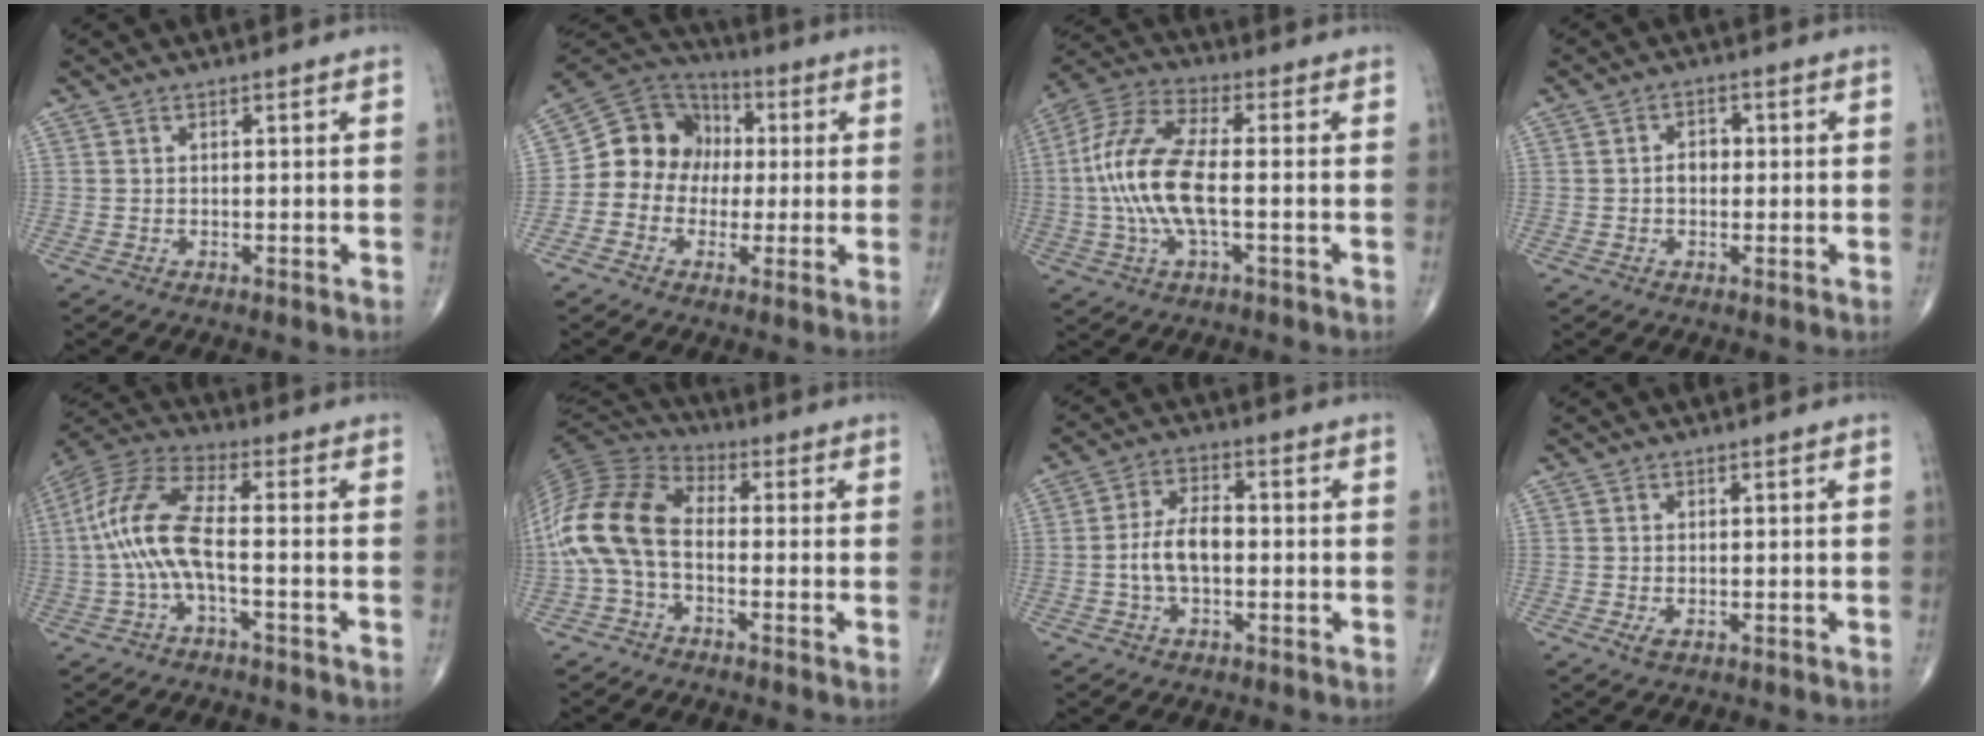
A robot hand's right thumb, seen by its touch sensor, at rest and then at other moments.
{"total": 12.3, "force": [-0.3, 11.0, 5.5], "torque": [-0.059, 0.037, -0.019]}
{"total": 14.8, "force": [-1.3, 5.5, 13.6], "torque": [-0.307, 0.027, -0.027]}
{"total": 3.0, "force": [-0.1, 2.2, 2.0], "torque": [-0.021, 0.012, -0.008]}
{"total": 12.1, "force": [-1.8, 3.9, 11.3], "torque": [-0.265, 0.042, -0.038]}
{"total": 14.7, "force": [-2.0, 8.8, 11.6], "torque": [-0.244, 0.042, -0.049]}
{"total": 7.1, "force": [-1.1, 3.9, 5.8], "torque": [-0.114, 0.021, -0.025]}
{"total": 1.3, "force": [-0.5, 0.6, 1.1], "torque": [-0.024, -0.005, -0.006]}